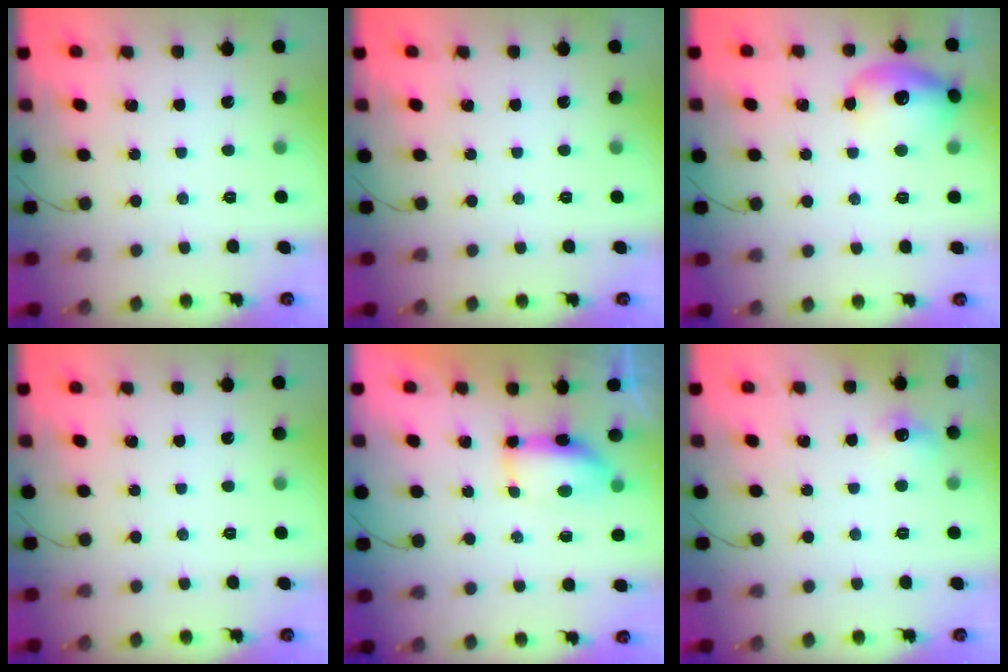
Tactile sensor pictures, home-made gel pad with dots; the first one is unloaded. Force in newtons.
{"total": 0.0}
{"total": 16.8, "press": 13.5, "slide": 10.0}
{"total": 0.0}
{"total": 7.1, "press": 6.9, "slide": 1.7}
{"total": 6.3, "press": 6.2, "slide": 1.2}